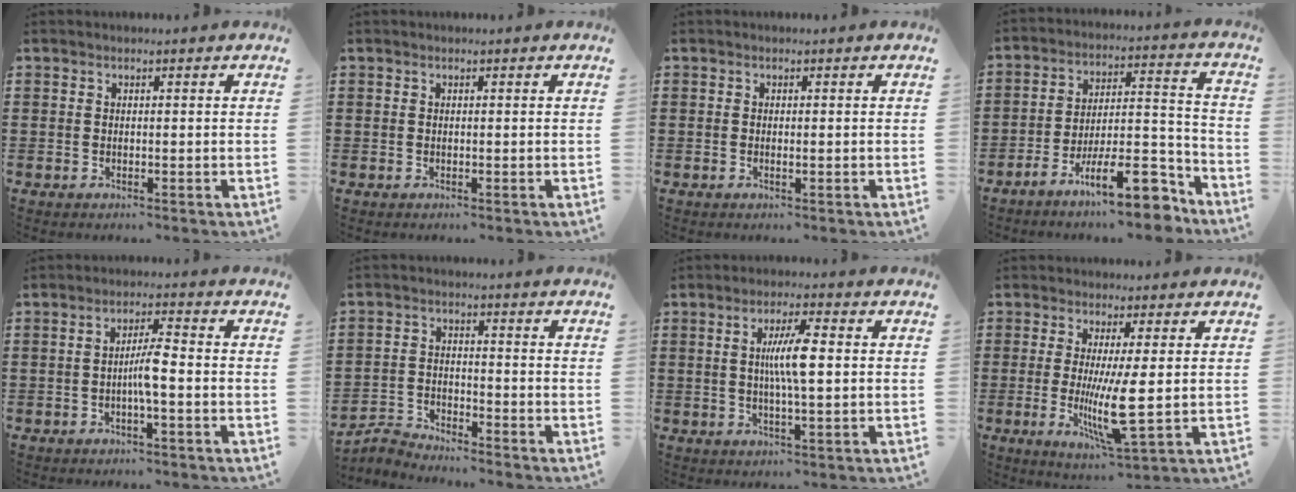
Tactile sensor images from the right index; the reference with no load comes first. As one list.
[{"total": 0.0}, {"total": 0.6, "force": [-0.1, 0.1, 0.6], "torque": [-0.010, -0.005, -0.001]}, {"total": 13.6, "force": [-9.3, 3.2, 9.3], "torque": [-0.146, 0.033, -0.162]}, {"total": 4.0, "force": [-0.9, 0.4, 3.9], "torque": [-0.078, 0.000, -0.022]}, {"total": 3.2, "force": [-3.2, 0.4, 0.0], "torque": [-0.016, 0.003, -0.072]}, {"total": 6.5, "force": [0.6, 0.9, 6.4], "torque": [-0.117, 0.001, 0.006]}, {"total": 8.6, "force": [-0.7, 1.0, 8.6], "torque": [-0.169, -0.024, -0.012]}]